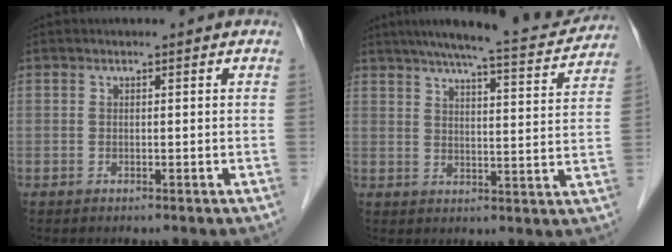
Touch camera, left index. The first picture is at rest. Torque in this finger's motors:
{"motor_torque": [0.35, -0.49, 0.27, 0.10]}